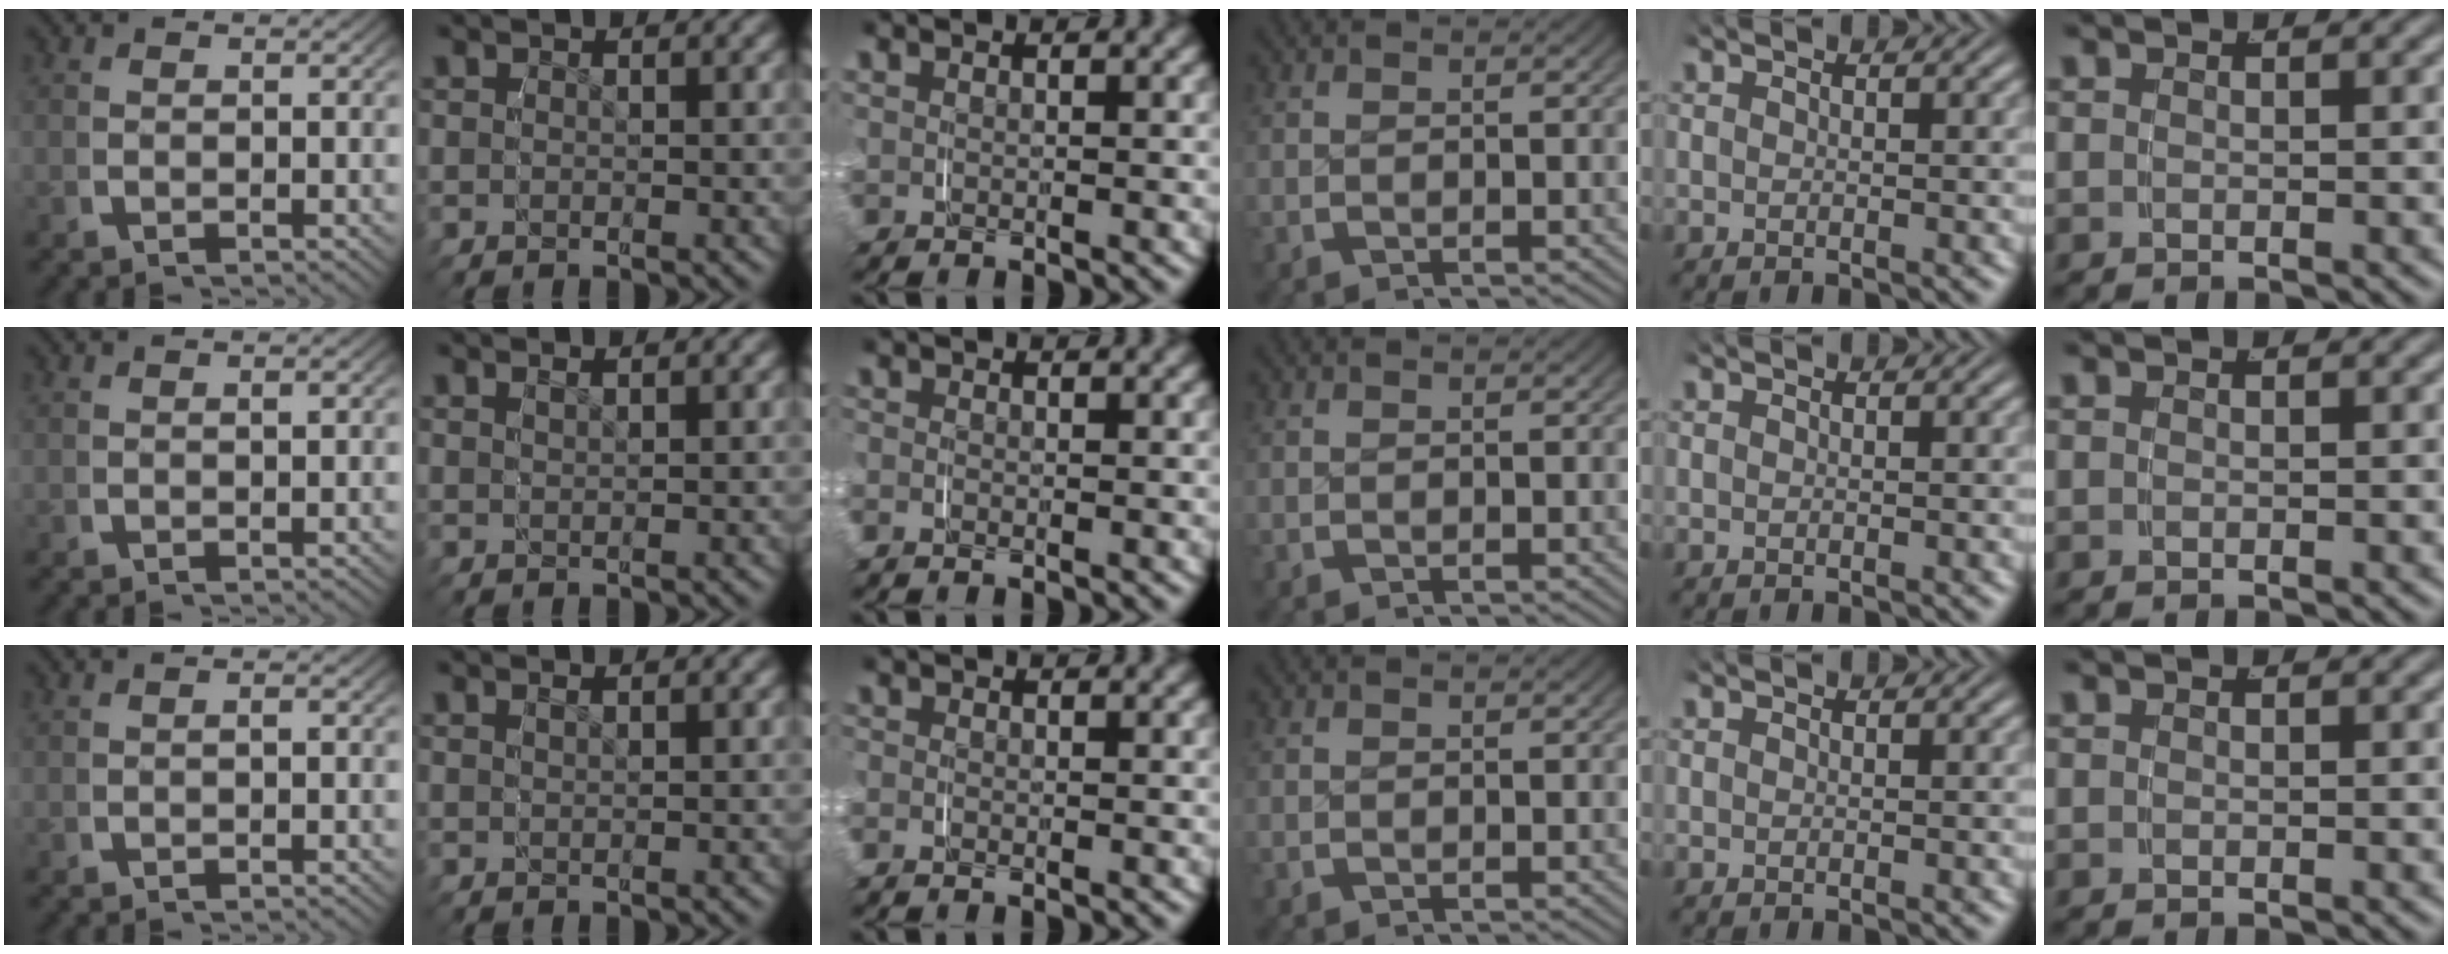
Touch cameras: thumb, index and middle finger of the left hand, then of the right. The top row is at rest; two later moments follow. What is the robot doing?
{"motion": "grasp_and_lifting", "object": "paper"}